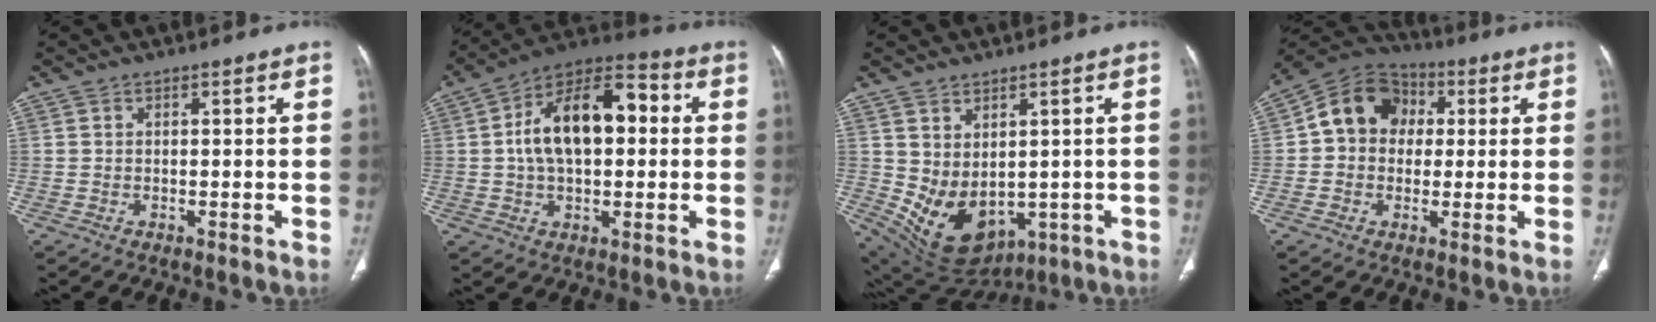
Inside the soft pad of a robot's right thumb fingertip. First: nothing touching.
{"total": 17.2, "force": [1.9, 9.6, 14.1], "torque": [-0.223, 0.037, 0.023]}
{"total": 12.3, "force": [-0.6, 8.6, 8.8], "torque": [-0.139, -0.010, 0.033]}
{"total": 11.9, "force": [1.6, 10.1, 6.1], "torque": [-0.080, 0.023, 0.012]}